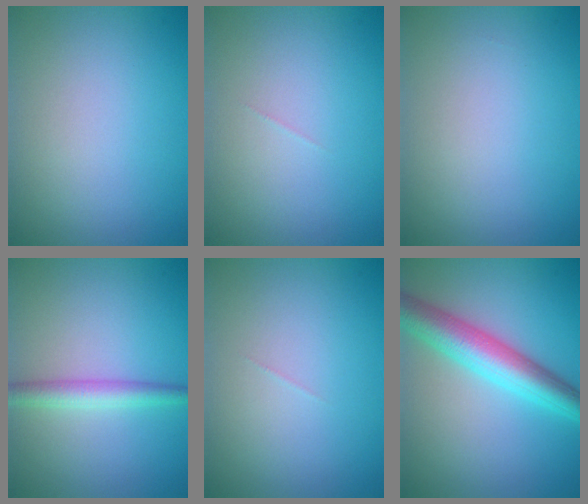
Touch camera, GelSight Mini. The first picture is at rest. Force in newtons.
{"total": 0.0}
{"total": 0.0}
{"total": 2.6, "press": 2.6, "slide": 0.1}
{"total": 0.0}
{"total": 6.3, "press": 6.3, "slide": 0.2}